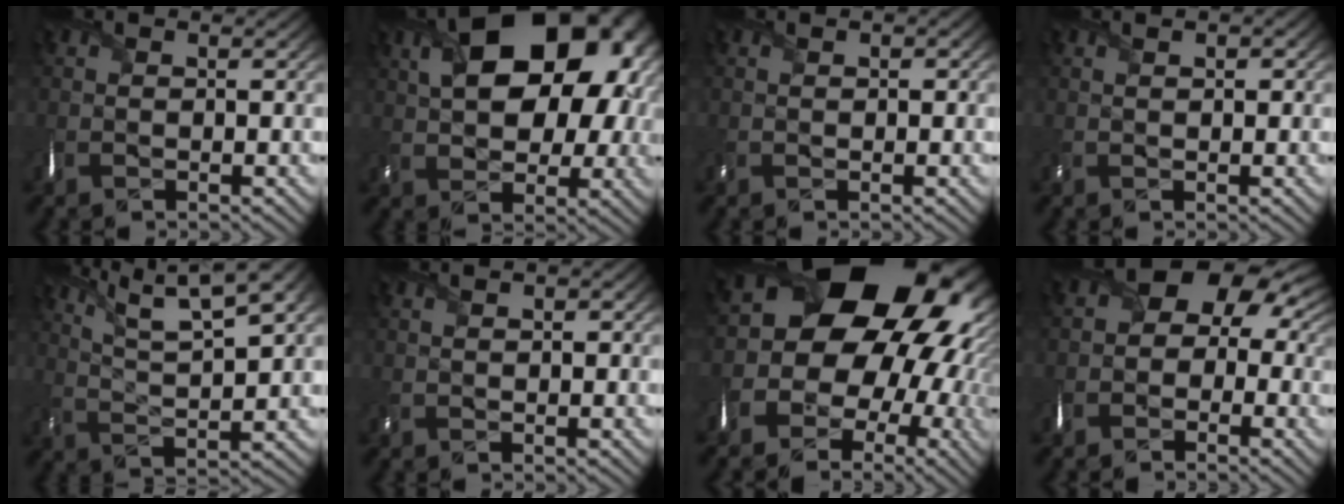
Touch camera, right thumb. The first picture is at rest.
{"total": 17.2, "force": [4.5, 10.9, 12.5], "torque": [-0.184, 0.017, 0.075]}
{"total": 1.1, "force": [0.3, 0.6, 0.9], "torque": [-0.017, 0.002, 0.006]}
{"total": 1.7, "force": [0.6, 0.8, 1.4], "torque": [-0.026, 0.002, 0.012]}
{"total": 12.0, "force": [8.2, 3.0, 8.2], "torque": [-0.168, 0.014, 0.124]}
{"total": 1.4, "force": [0.4, 0.7, 1.1], "torque": [-0.021, 0.002, 0.009]}
{"total": 20.7, "force": [1.2, 17.5, 11.0], "torque": [-0.144, -0.014, -0.003]}
{"total": 8.1, "force": [0.2, 6.5, 4.8], "torque": [-0.078, -0.011, -0.012]}